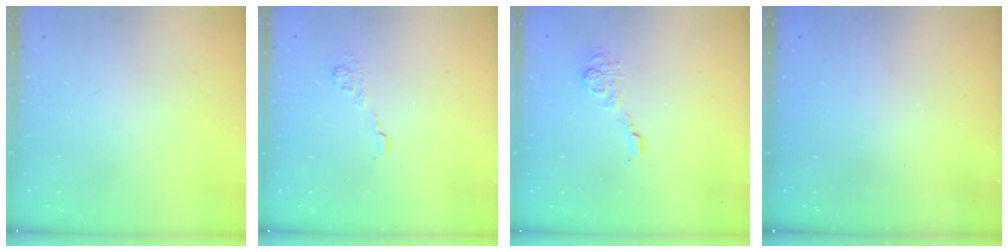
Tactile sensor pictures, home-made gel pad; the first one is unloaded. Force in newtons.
{"total": 5.2, "press": 5.1, "slide": 0.9}
{"total": 5.8, "press": 5.7, "slide": 0.8}
{"total": 2.5, "press": 2.4, "slide": 0.7}